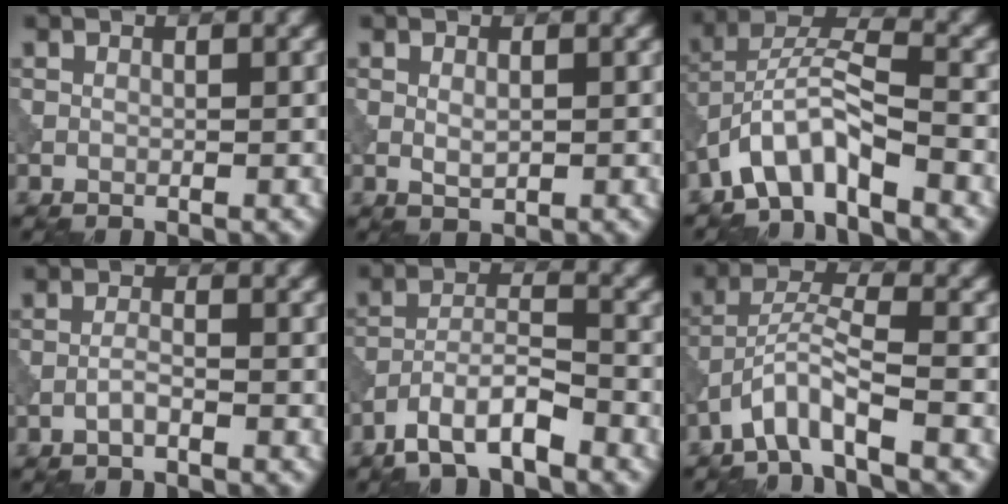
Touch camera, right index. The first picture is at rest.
{"total": 1.1, "force": [0.1, 0.5, 1.0], "torque": [-0.022, -0.001, 0.004]}
{"total": 5.8, "force": [-3.9, 1.6, 4.0], "torque": [-0.075, 0.012, -0.082]}
{"total": 1.2, "force": [-0.7, 0.1, 0.9], "torque": [-0.018, 0.005, -0.017]}
{"total": 5.0, "force": [-3.6, 1.4, 3.2], "torque": [-0.059, 0.003, -0.073]}
{"total": 4.2, "force": [-2.9, 0.5, 3.0], "torque": [-0.056, 0.014, -0.063]}